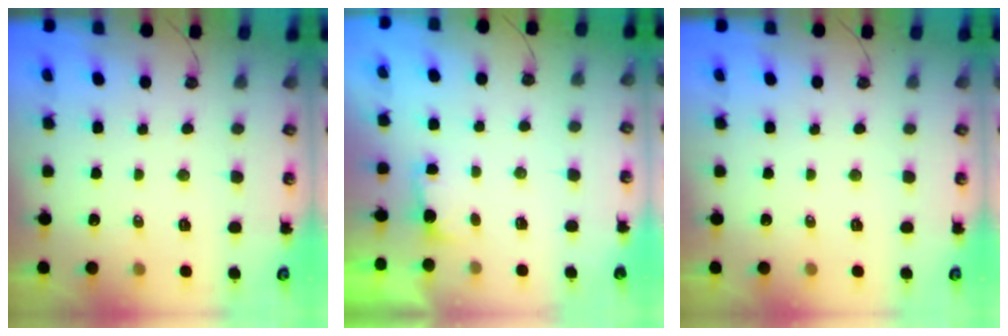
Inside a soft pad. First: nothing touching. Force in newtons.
{"total": 2.1, "press": 1.9, "slide": 0.9}
{"total": 0.0}